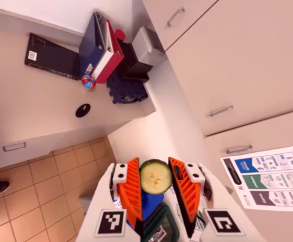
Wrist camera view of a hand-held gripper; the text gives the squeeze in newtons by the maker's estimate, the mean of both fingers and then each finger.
{"total": 8.5, "left": 8.6, "right": 8.4}